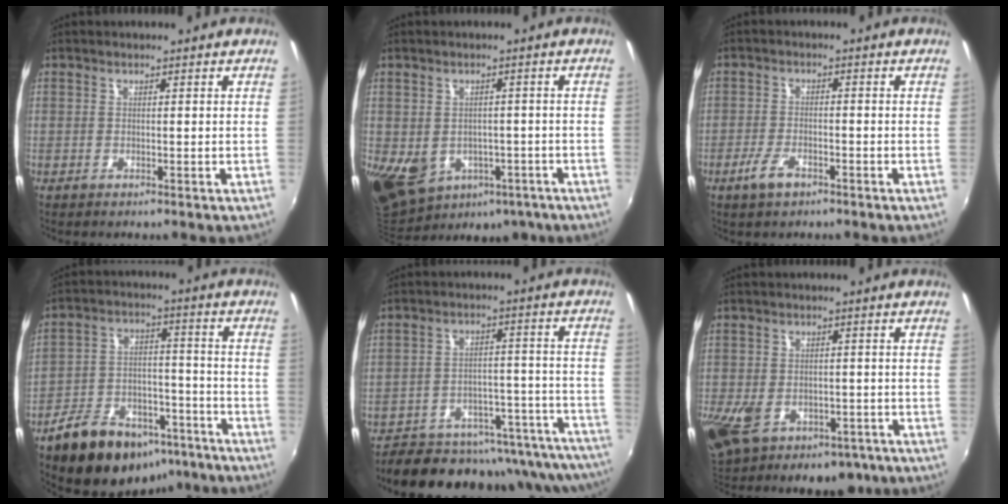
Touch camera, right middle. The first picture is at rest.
{"total": 15.0, "force": [-5.6, 11.1, 8.5], "torque": [-0.186, -0.025, -0.058]}
{"total": 4.4, "force": [-2.9, 1.7, 2.8], "torque": [-0.070, -0.004, -0.053]}
{"total": 19.4, "force": [-13.5, 10.3, 9.4], "torque": [-0.184, 0.020, -0.186]}
{"total": 24.3, "force": [-22.5, 5.4, 7.3], "torque": [-0.096, 0.016, -0.286]}
{"total": 18.2, "force": [-7.8, 12.4, 10.9], "torque": [-0.252, -0.029, -0.105]}